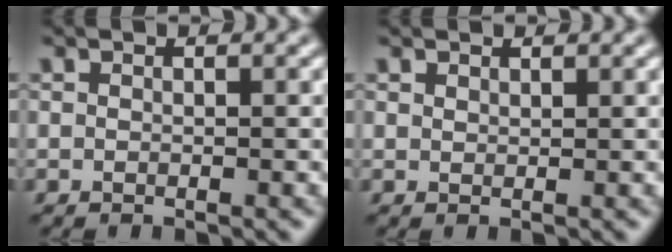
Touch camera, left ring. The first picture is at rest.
{"total": 0.9, "force": [0.8, 0.3, 0.0], "torque": [0.000, 0.000, 0.017]}